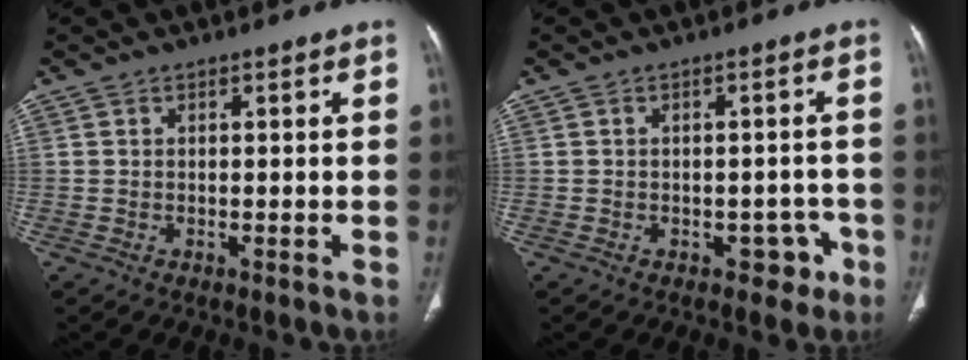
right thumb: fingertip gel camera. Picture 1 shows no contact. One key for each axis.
{"total": 3.9, "fx": -2.0, "fy": 2.8, "fz": 1.8, "tx": 0.003, "ty": 0.020, "tz": -0.021}